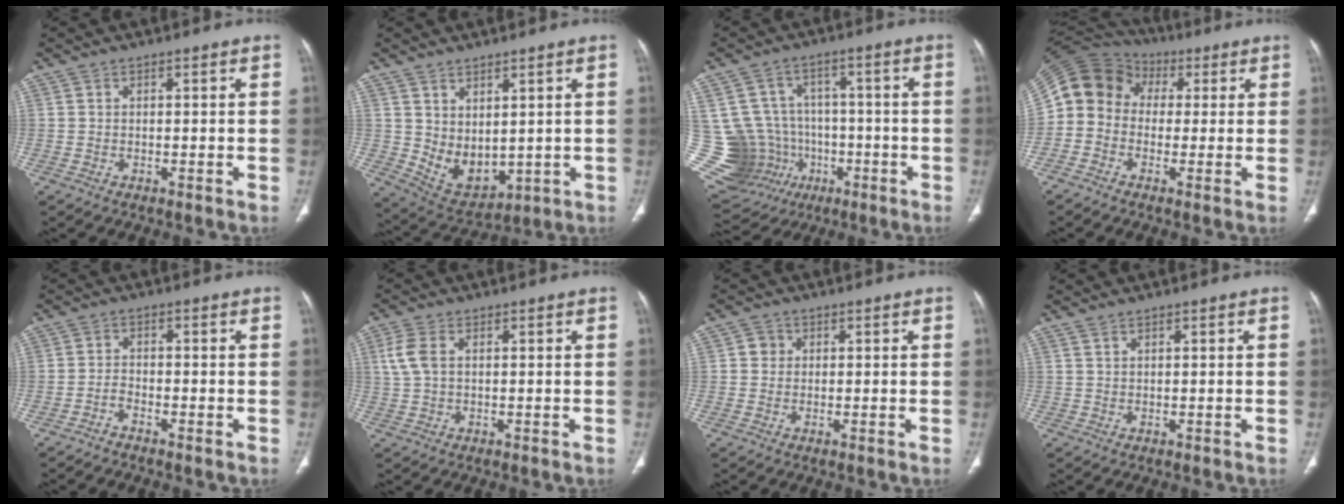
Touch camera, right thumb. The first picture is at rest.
{"total": 7.6, "force": [2.0, 5.4, 5.0], "torque": [-0.056, -0.025, 0.066]}
{"total": 19.8, "force": [-3.9, 18.0, 7.4], "torque": [-0.147, 0.063, -0.037]}
{"total": 12.2, "force": [0.4, 10.5, 6.1], "torque": [-0.108, 0.042, -0.009]}
{"total": 1.6, "force": [-1.4, 0.3, 0.5], "torque": [-0.013, 0.011, -0.031]}
{"total": 4.5, "force": [0.9, 2.7, 3.4], "torque": [-0.095, 0.011, 0.019]}
{"total": 2.1, "force": [0.4, 2.0, 0.6], "torque": [0.002, 0.002, 0.004]}
{"total": 0.7, "force": [0.7, 0.0, 0.1], "torque": [-0.001, -0.002, 0.017]}